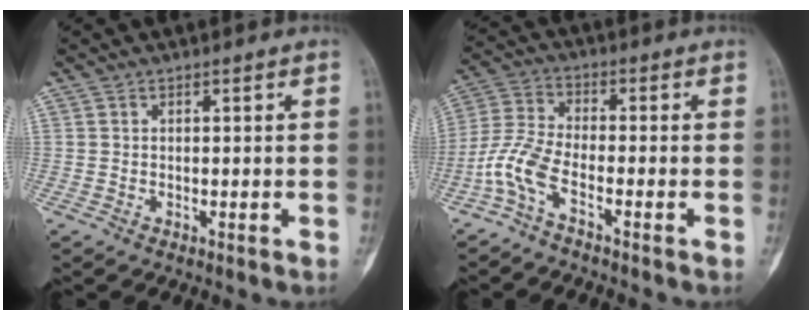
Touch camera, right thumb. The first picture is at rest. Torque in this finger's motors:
{"motor_torque": [0.03, 0.03, 0.37, 0.26, 0.08]}